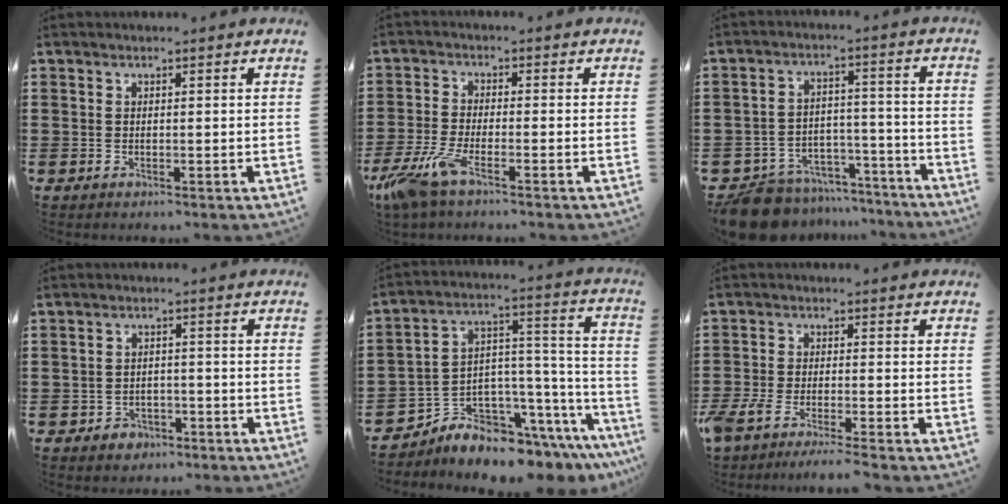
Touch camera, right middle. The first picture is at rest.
{"total": 6.6, "force": [-4.2, 1.7, 4.8], "torque": [-0.132, -0.022, -0.086]}
{"total": 9.8, "force": [-9.3, 2.6, 1.8], "torque": [-0.037, 0.035, -0.182]}
{"total": 2.2, "force": [-1.9, 1.1, 0.2], "torque": [-0.010, 0.003, -0.043]}
{"total": 6.7, "force": [-6.2, 2.6, 0.8], "torque": [-0.021, -0.009, -0.118]}
{"total": 4.3, "force": [-3.8, 0.3, 2.0], "torque": [-0.062, -0.016, -0.082]}